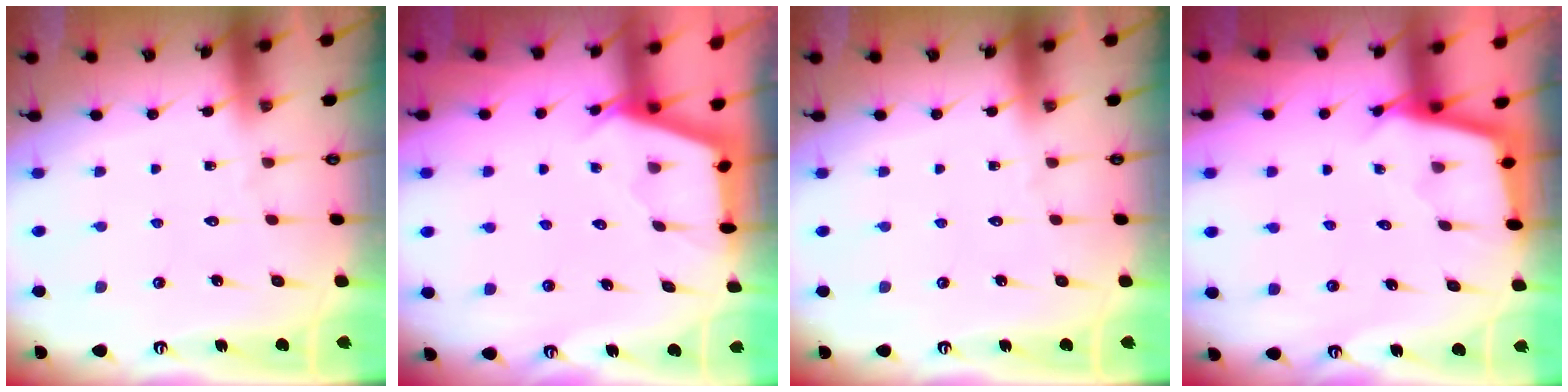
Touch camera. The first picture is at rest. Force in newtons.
{"total": 2.4, "press": 2.4, "slide": 0.3}
{"total": 0.0}
{"total": 2.4, "press": 2.4, "slide": 0.2}